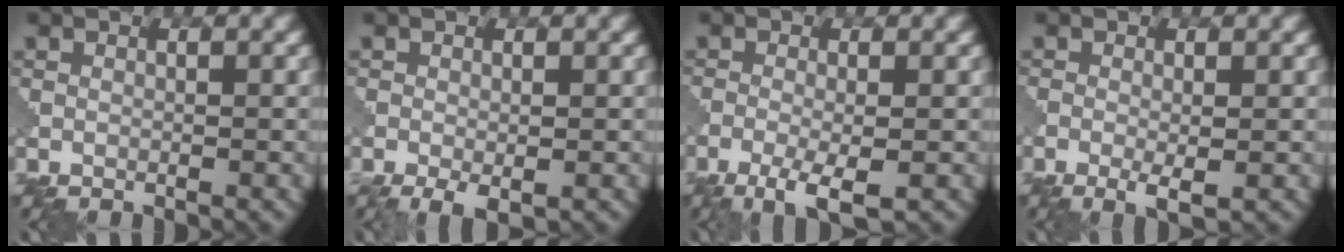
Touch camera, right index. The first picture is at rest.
{"total": 1.6, "force": [-1.1, 0.0, 1.2], "torque": [-0.027, -0.010, -0.014]}
{"total": 3.3, "force": [-2.1, 0.5, 2.5], "torque": [-0.053, -0.005, -0.037]}
{"total": 1.7, "force": [-1.0, 0.0, 1.3], "torque": [-0.032, -0.009, -0.012]}